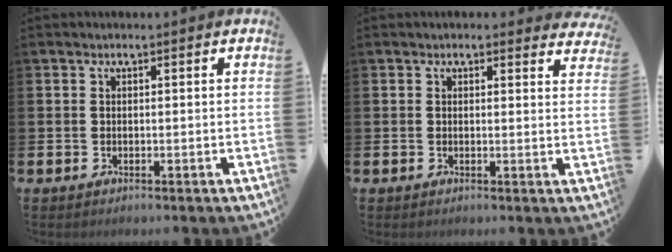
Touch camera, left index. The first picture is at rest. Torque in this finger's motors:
{"motor_torque": [0.92, -1.22, 0.18, 0.08]}